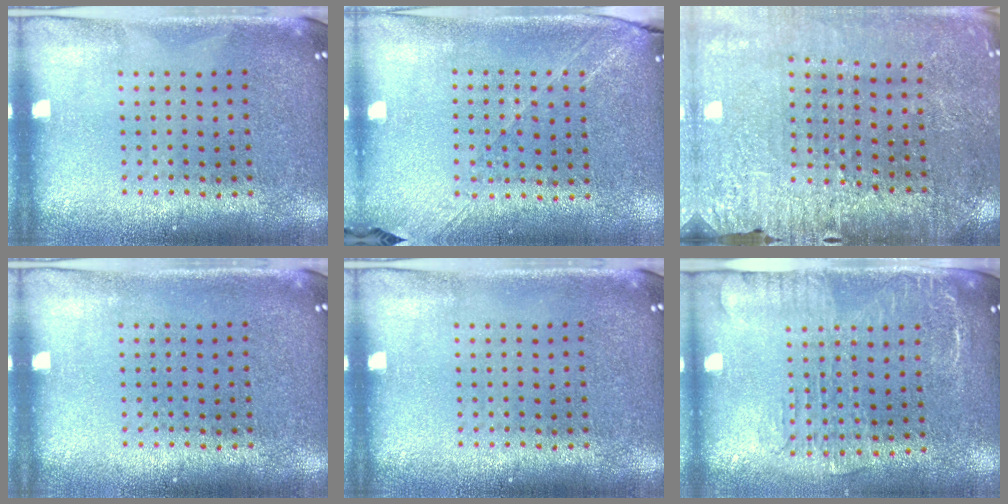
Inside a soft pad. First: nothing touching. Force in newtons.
{"total": 1.3, "press": 1.2, "slide": 0.4}
{"total": 3.0, "press": 3.0, "slide": 0.2}
{"total": 0.0}
{"total": 0.0}
{"total": 2.0, "press": 1.6, "slide": 1.2}